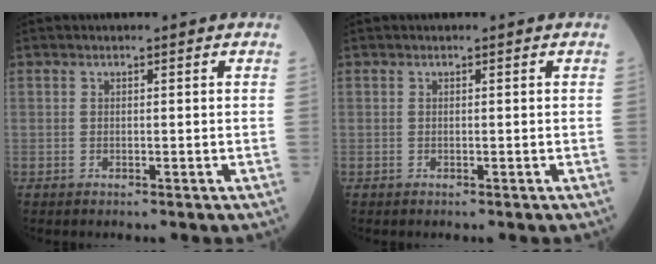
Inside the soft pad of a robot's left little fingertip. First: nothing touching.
{"total": 0.0}